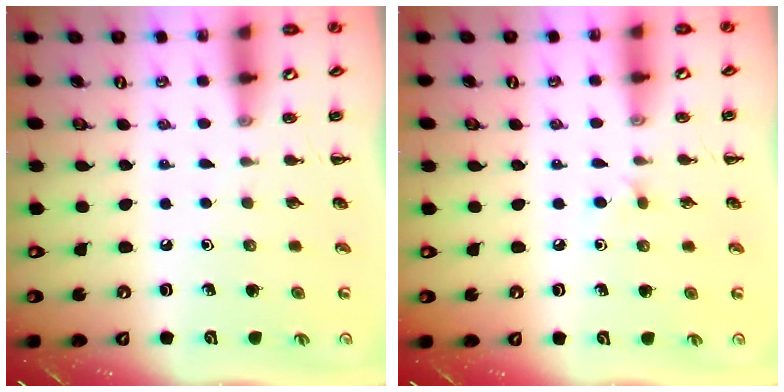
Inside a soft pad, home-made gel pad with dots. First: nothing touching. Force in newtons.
{"total": 3.9, "press": 3.7, "slide": 1.4}